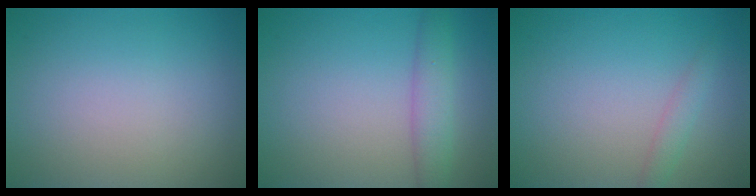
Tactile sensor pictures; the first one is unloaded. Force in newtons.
{"total": 2.8, "press": 2.8, "slide": 0.1}
{"total": 1.3, "press": 1.3, "slide": 0.1}